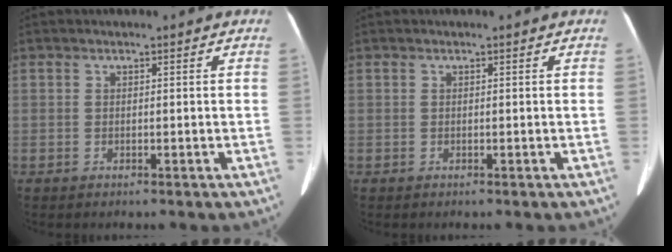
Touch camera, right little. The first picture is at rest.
{"total": 0.0}